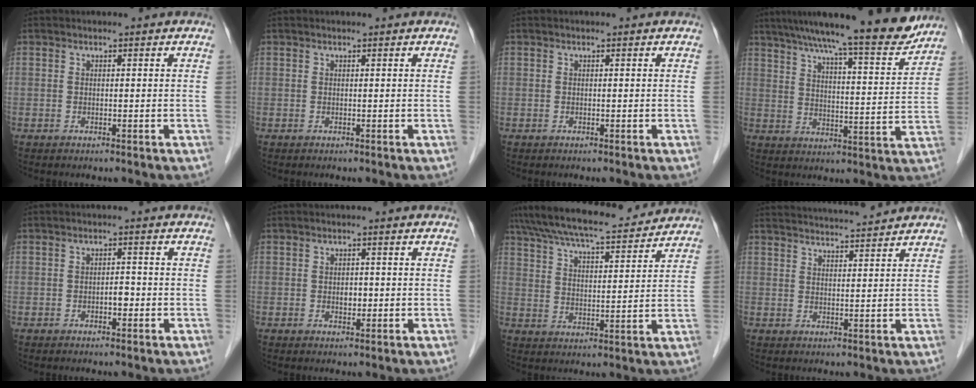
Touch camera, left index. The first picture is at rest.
{"total": 0.0}
{"total": 0.0}
{"total": 17.9, "force": [15.6, 0.8, 8.7], "torque": [-0.130, -0.006, 0.219]}
{"total": 1.6, "force": [-0.6, 0.7, 1.2], "torque": [-0.017, 0.003, -0.011]}
{"total": 1.5, "force": [-0.2, 1.0, 1.1], "torque": [-0.019, 0.001, 0.000]}
{"total": 18.1, "force": [16.4, 2.8, 7.2], "torque": [-0.135, 0.035, 0.246]}
{"total": 10.2, "force": [9.7, -0.5, 3.1], "torque": [-0.056, 0.017, 0.139]}